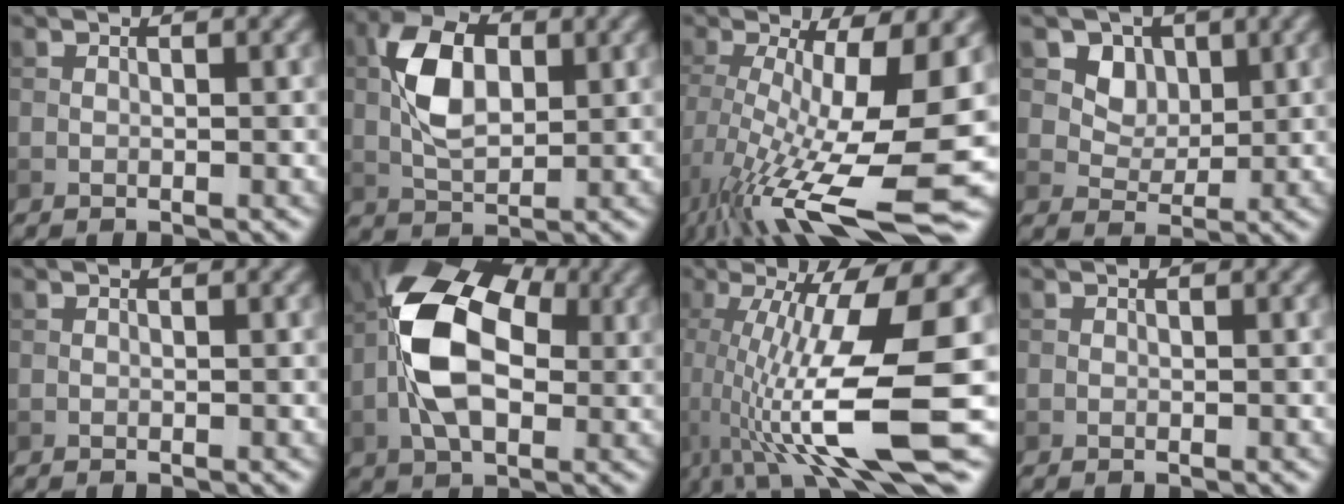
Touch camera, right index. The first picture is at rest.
{"total": 6.8, "force": [1.1, 4.0, 5.4], "torque": [-0.103, 0.007, 0.017]}
{"total": 14.8, "force": [-4.6, 3.8, 13.5], "torque": [-0.257, -0.018, -0.075]}
{"total": 3.9, "force": [1.5, 3.1, 1.7], "torque": [-0.031, -0.017, 0.035]}
{"total": 0.0}
{"total": 11.7, "force": [0.2, 7.4, 9.0], "torque": [-0.165, 0.015, -0.008]}
{"total": 12.9, "force": [-1.7, 2.8, 12.5], "torque": [-0.208, -0.008, -0.021]}
{"total": 0.0}